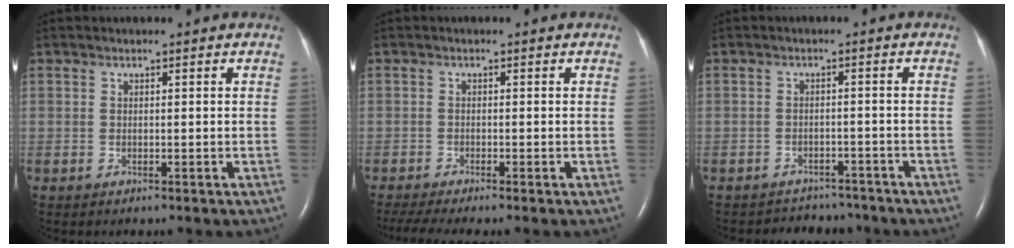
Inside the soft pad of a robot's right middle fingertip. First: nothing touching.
{"total": 4.7, "force": [-3.9, -0.1, 2.7], "torque": [-0.047, -0.010, -0.066]}
{"total": 5.9, "force": [-5.4, 2.2, -0.3], "torque": [0.005, 0.014, -0.066]}